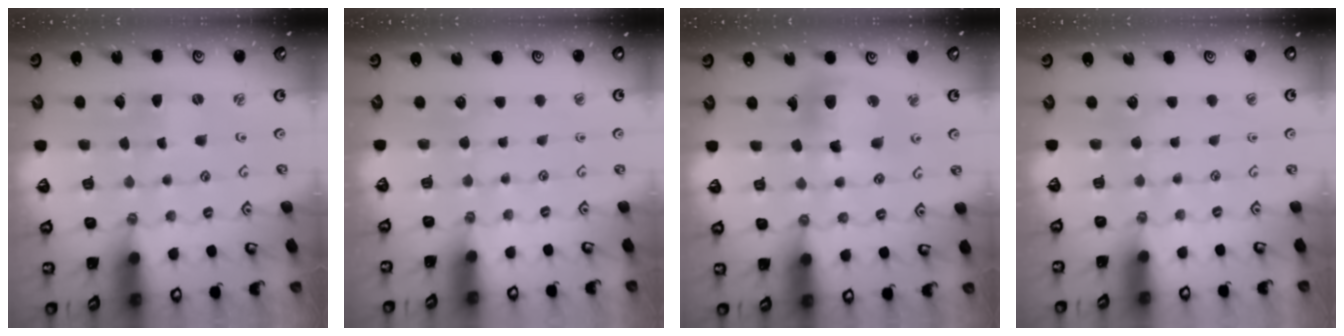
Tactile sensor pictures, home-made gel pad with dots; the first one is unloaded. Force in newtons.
{"total": 0.0}
{"total": 12.3, "press": 12.1, "slide": 2.3}
{"total": 0.0}